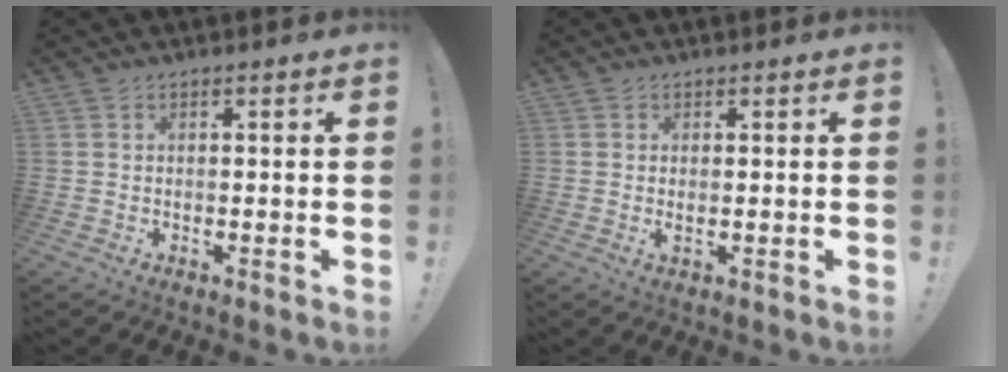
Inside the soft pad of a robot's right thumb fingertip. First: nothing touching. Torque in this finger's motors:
{"motor_torque": [-0.28, 0.11, -0.05, 0.09, -0.04]}